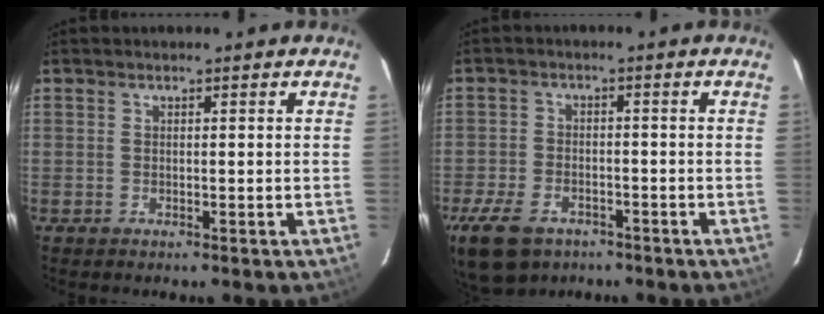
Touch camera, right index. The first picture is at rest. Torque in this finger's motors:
{"motor_torque": [0.96, 0.01, 0.45, 0.10]}